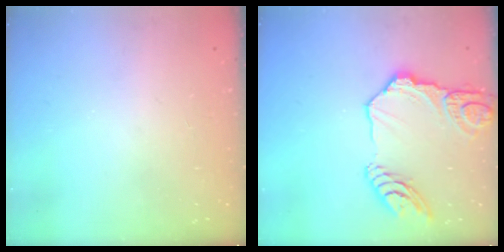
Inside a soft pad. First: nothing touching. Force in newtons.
{"total": 17.1, "press": 17.0, "slide": 1.5}